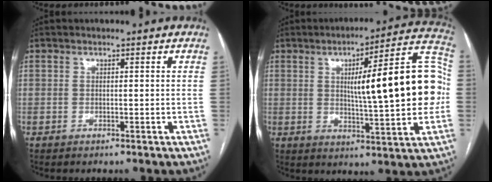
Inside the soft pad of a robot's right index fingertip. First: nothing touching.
{"total": 19.4, "force": [1.4, 2.9, 19.2], "torque": [-0.261, 0.036, 0.019]}